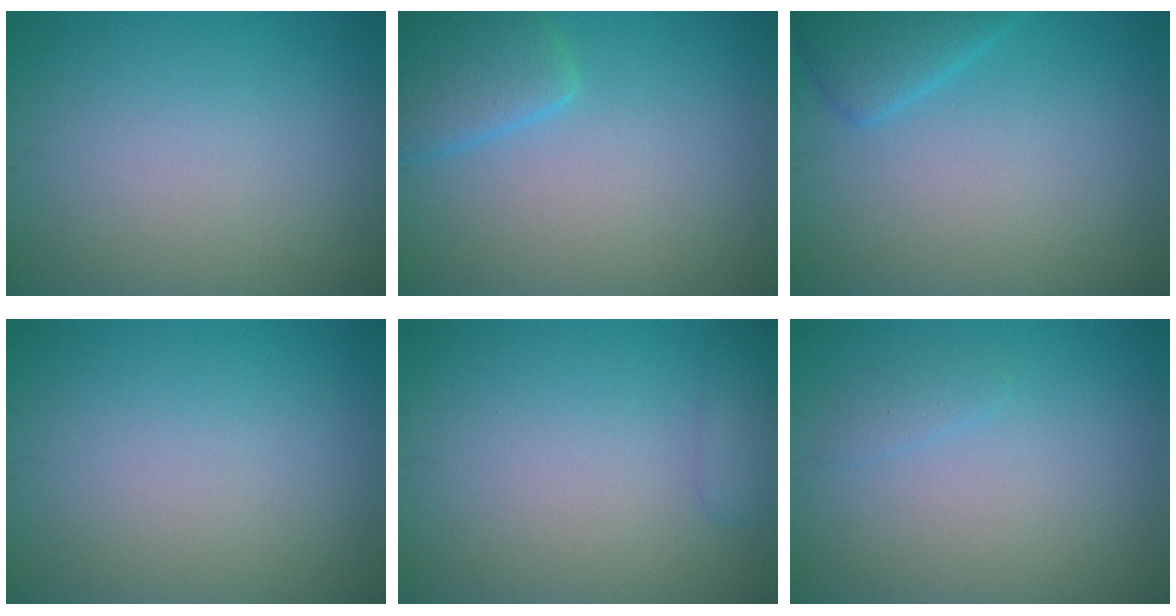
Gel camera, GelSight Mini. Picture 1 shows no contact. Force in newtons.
{"total": 3.5, "press": 3.5, "slide": 0.2}
{"total": 2.7, "press": 2.7, "slide": 0.2}
{"total": 0.0}
{"total": 1.5, "press": 1.5, "slide": 0.1}
{"total": 0.9, "press": 0.9, "slide": 0.1}